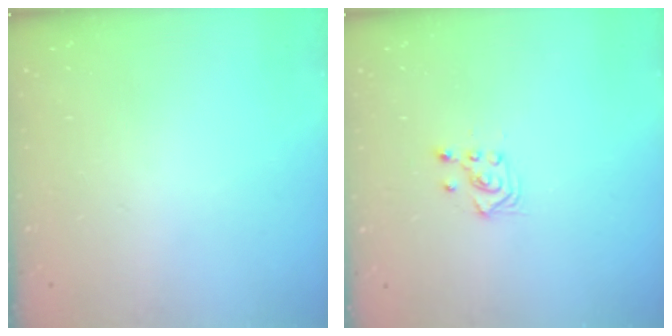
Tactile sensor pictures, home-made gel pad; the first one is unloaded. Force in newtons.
{"total": 3.4, "press": 3.3, "slide": 0.9}